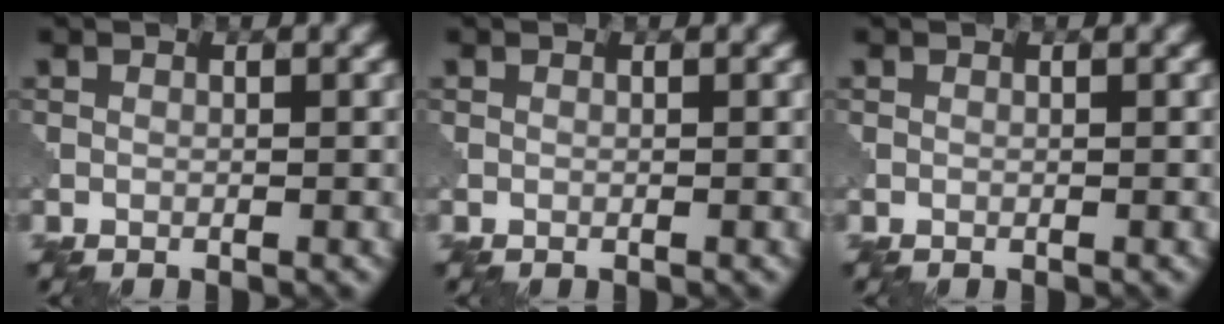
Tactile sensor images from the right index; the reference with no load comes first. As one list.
[{"total": 0.0}, {"total": 0.0}]